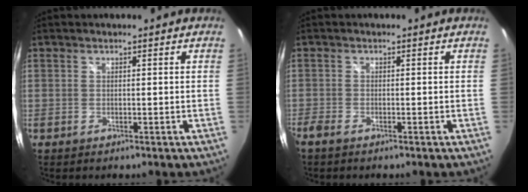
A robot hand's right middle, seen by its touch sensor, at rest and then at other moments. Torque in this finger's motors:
{"motor_torque": [1.05, -0.83, 0.21, 0.09]}